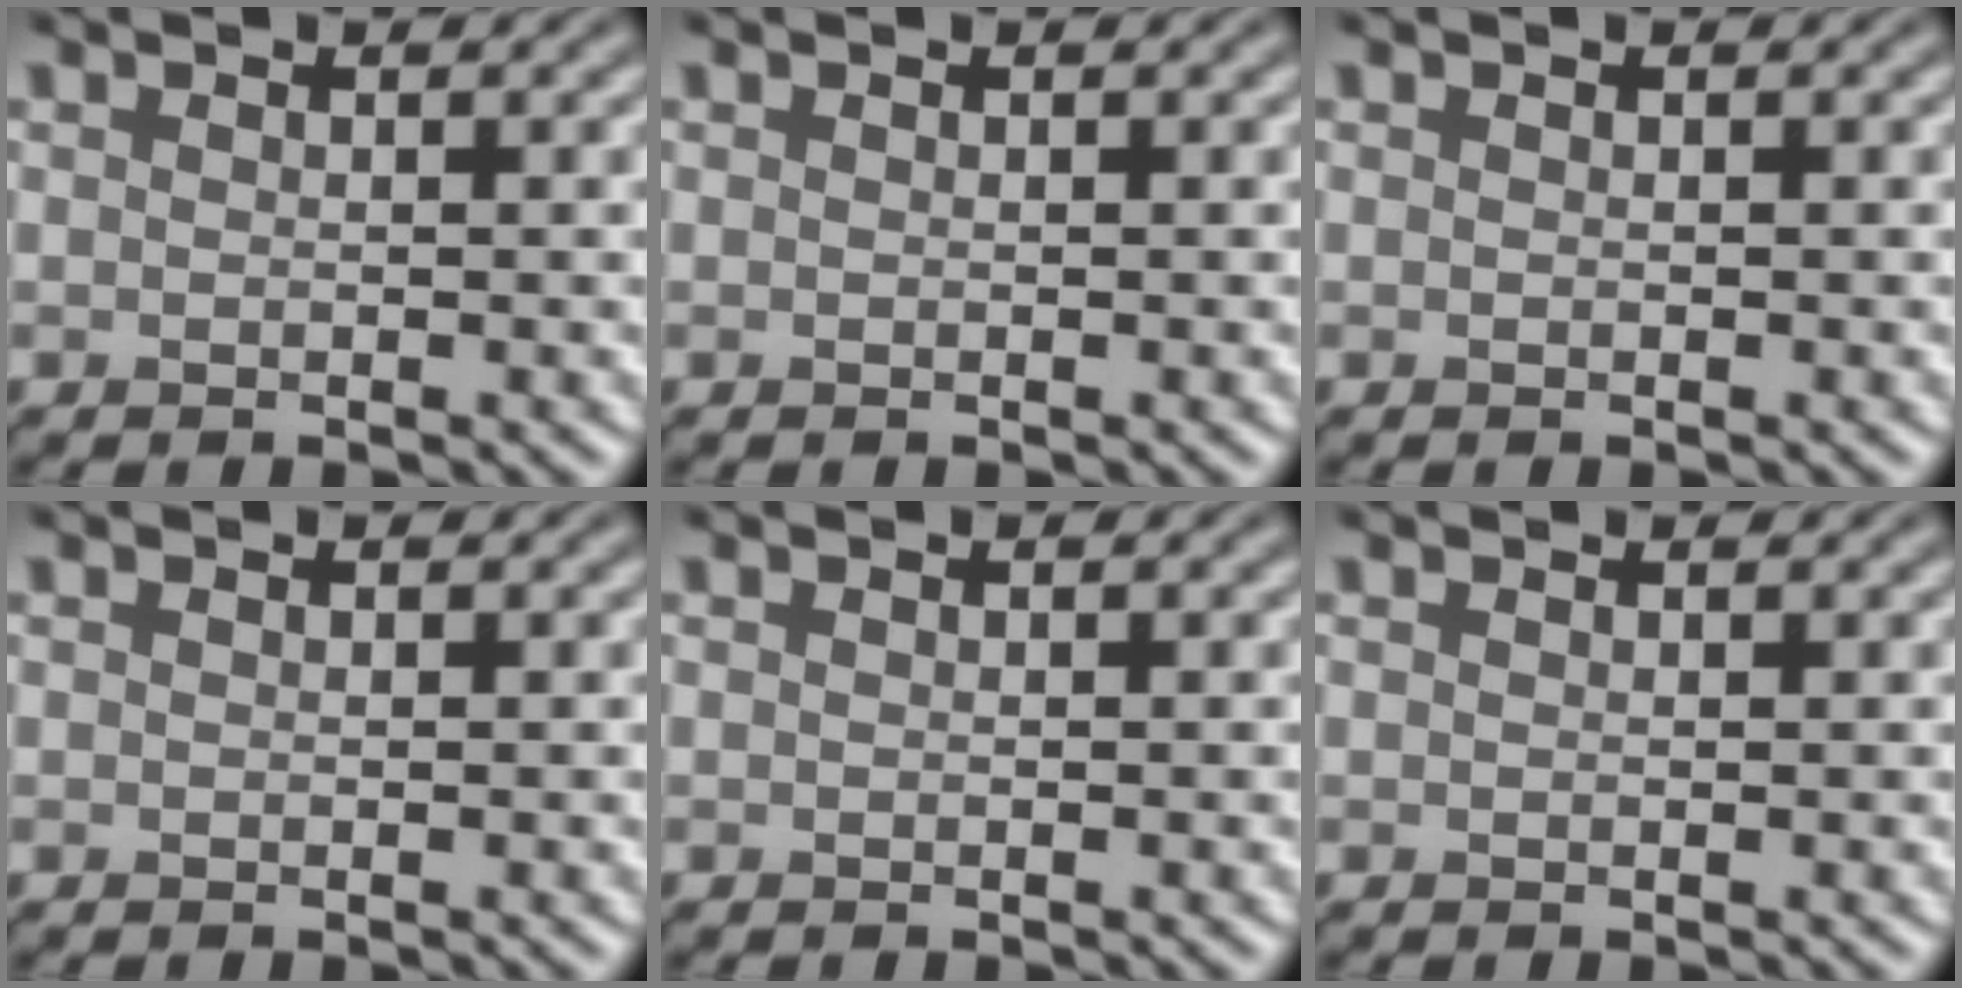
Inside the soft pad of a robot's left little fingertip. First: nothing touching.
{"total": 0.0}
{"total": 0.0}
{"total": 0.0}
{"total": 0.0}
{"total": 0.6, "force": [0.6, 0.0, 0.1], "torque": [-0.002, -0.002, 0.006]}